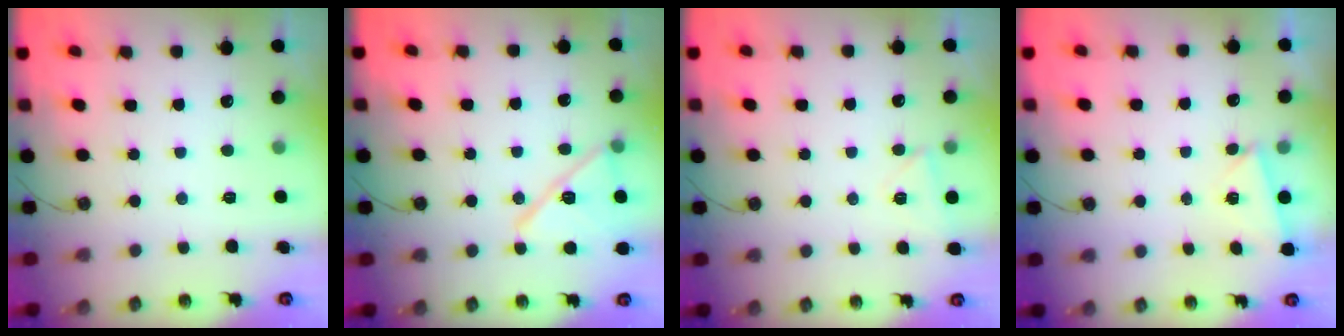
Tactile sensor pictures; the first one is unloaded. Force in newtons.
{"total": 16.1, "press": 13.2, "slide": 9.3}
{"total": 4.2, "press": 3.5, "slide": 2.4}
{"total": 2.6, "press": 1.6, "slide": 2.0}